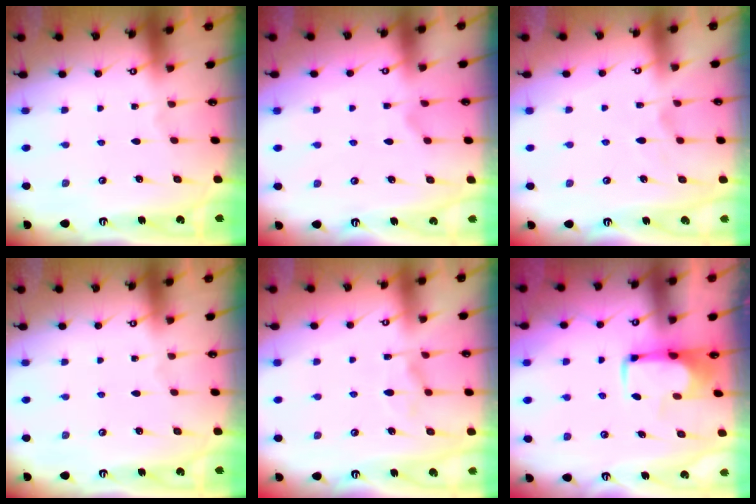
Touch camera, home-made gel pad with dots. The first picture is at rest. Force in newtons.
{"total": 0.7, "press": 0.4, "slide": 0.6}
{"total": 1.6, "press": 1.1, "slide": 1.2}
{"total": 0.0}
{"total": 3.4, "press": 3.1, "slide": 1.3}
{"total": 1.7, "press": 1.6, "slide": 0.4}